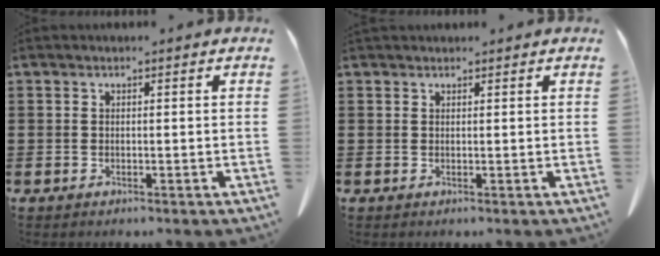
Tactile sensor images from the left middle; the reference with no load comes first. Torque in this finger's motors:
{"motor_torque": [0.75, -0.40, 0.29, 0.09]}